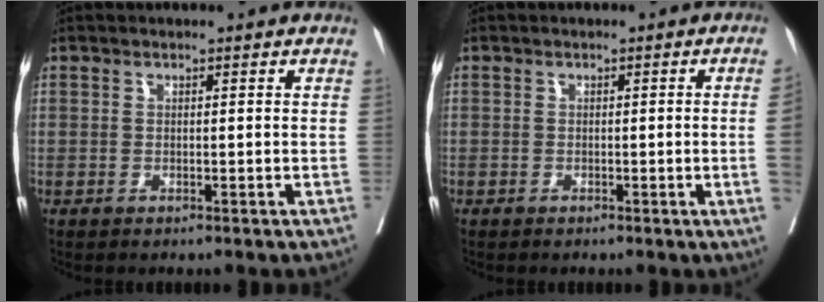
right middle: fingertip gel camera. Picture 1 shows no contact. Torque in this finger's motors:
{"motor_torque": [1.08, -1.06, -0.33, -0.21]}